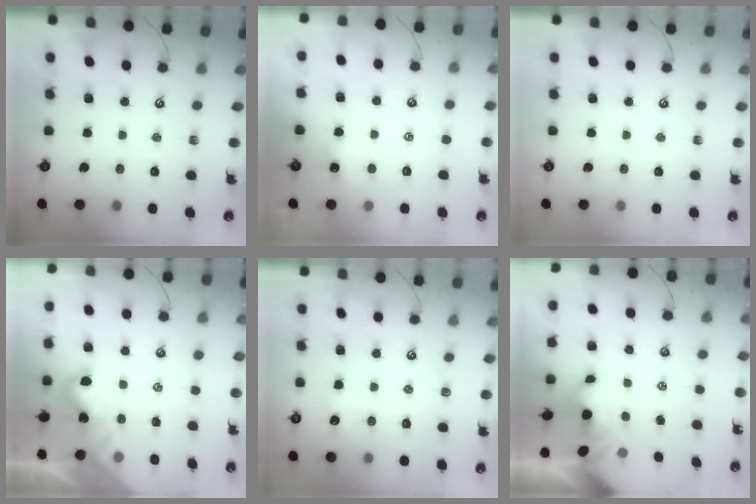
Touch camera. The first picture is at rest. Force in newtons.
{"total": 2.3, "press": 2.3, "slide": 0.2}
{"total": 0.0}
{"total": 2.0, "press": 1.9, "slide": 0.5}
{"total": 2.6, "press": 2.6, "slide": 0.4}
{"total": 1.7, "press": 1.5, "slide": 0.7}